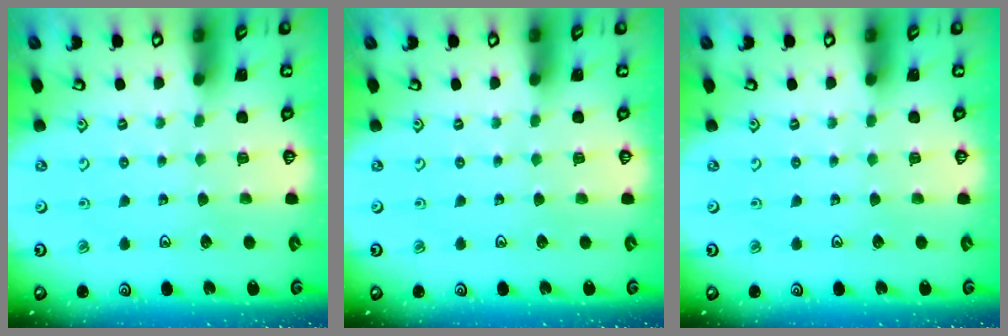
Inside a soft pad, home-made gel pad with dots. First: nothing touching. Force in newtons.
{"total": 0.0}
{"total": 0.0}